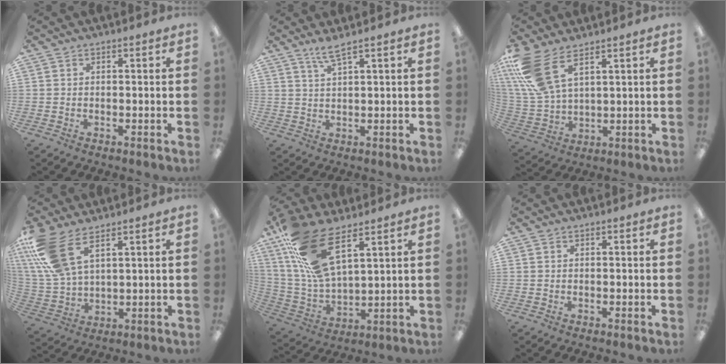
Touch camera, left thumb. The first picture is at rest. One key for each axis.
{"total": 3.6, "fx": 2.8, "fy": 0.0, "fz": 2.3, "tx": -0.054, "ty": -0.004, "tz": 0.049}
{"total": 13.9, "fx": 7.8, "fy": 6.1, "fz": 9.7, "tx": -0.231, "ty": -0.032, "tz": 0.145}
{"total": 15.2, "fx": 8.2, "fy": 7.0, "fz": 10.6, "tx": -0.249, "ty": -0.031, "tz": 0.152}
{"total": 19.0, "fx": 11.2, "fy": 7.9, "fz": 13.3, "tx": -0.298, "ty": -0.047, "tz": 0.200}
{"total": 0.0}